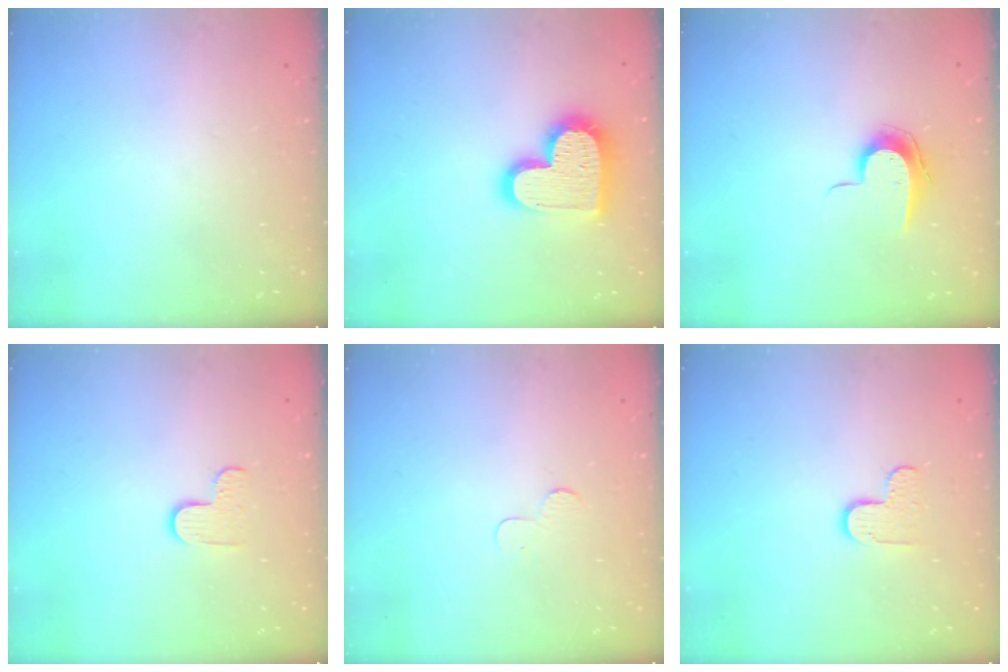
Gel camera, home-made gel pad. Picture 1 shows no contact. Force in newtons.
{"total": 17.6, "press": 17.5, "slide": 1.0}
{"total": 8.5, "press": 8.5, "slide": 0.8}
{"total": 3.7, "press": 3.7, "slide": 0.3}
{"total": 3.7, "press": 3.7, "slide": 0.4}
{"total": 6.1, "press": 6.1, "slide": 0.4}